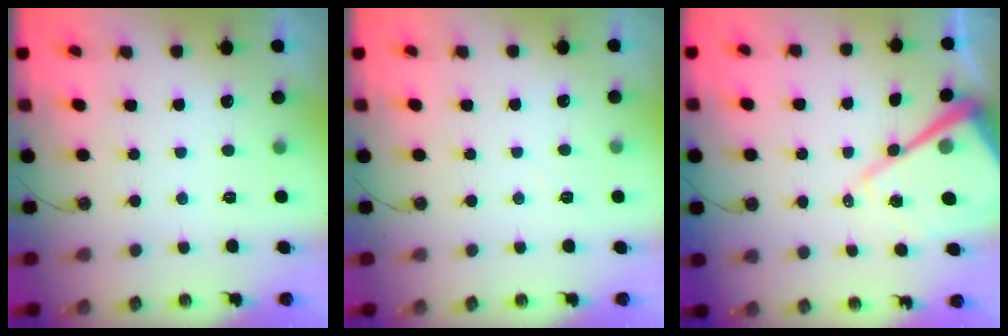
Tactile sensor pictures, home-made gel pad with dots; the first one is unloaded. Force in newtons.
{"total": 3.0, "press": 2.9, "slide": 0.6}
{"total": 16.2, "press": 16.1, "slide": 1.7}